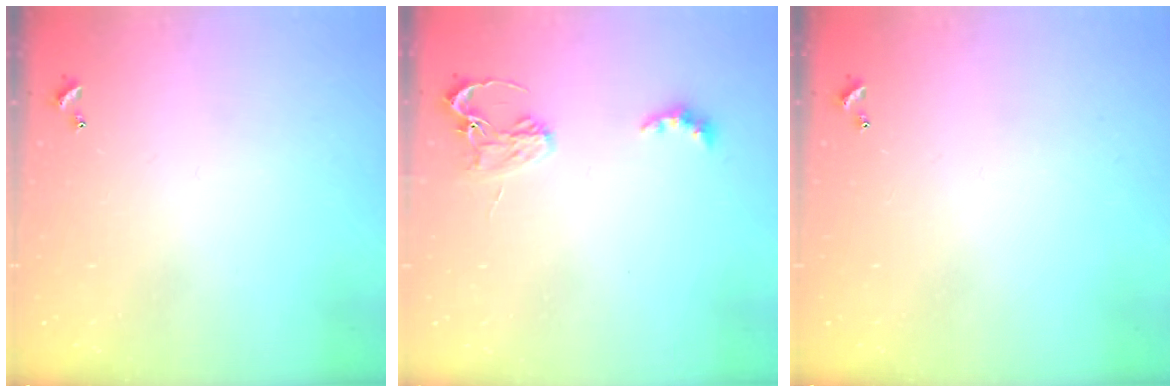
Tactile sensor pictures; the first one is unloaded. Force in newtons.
{"total": 2.9, "press": 2.8, "slide": 0.6}
{"total": 0.0}